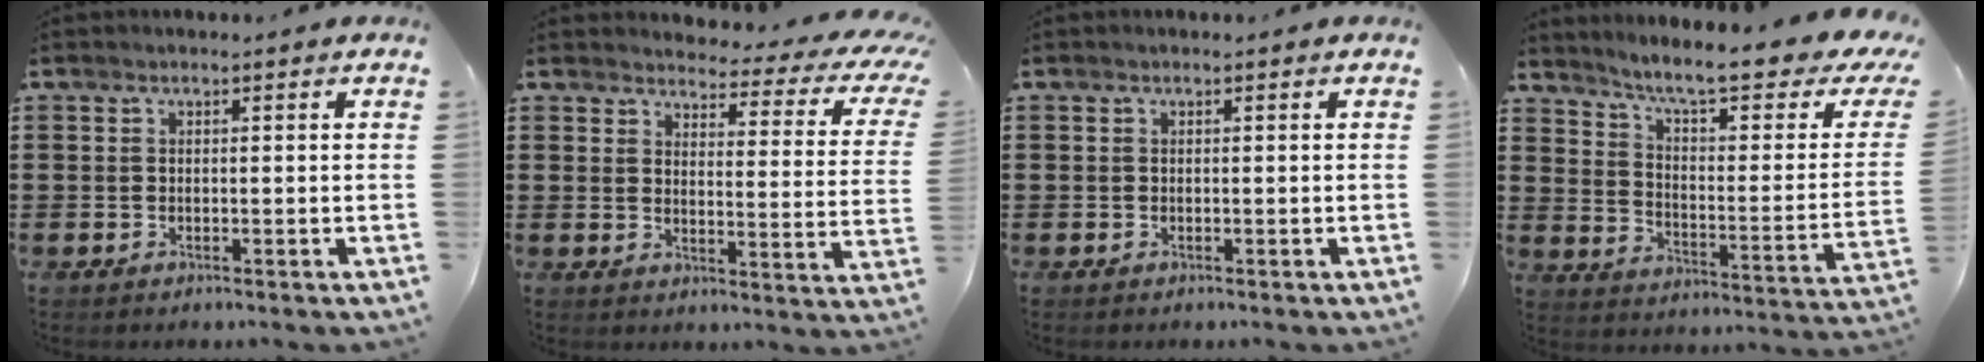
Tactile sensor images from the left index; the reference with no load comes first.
{"total": 3.8, "force": [3.3, 0.7, 1.7], "torque": [-0.039, -0.032, 0.049]}
{"total": 0.0}
{"total": 8.2, "force": [6.0, 0.6, 5.5], "torque": [-0.113, -0.049, 0.091]}